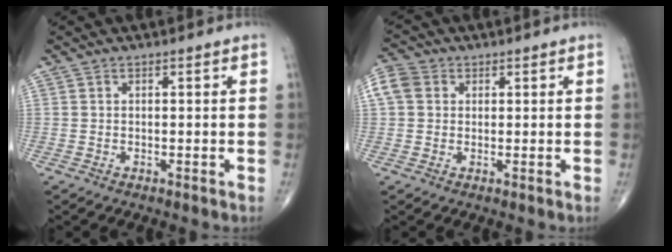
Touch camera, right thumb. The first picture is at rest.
{"total": 5.6, "force": [1.3, 4.6, 2.8], "torque": [-0.057, 0.015, 0.021]}